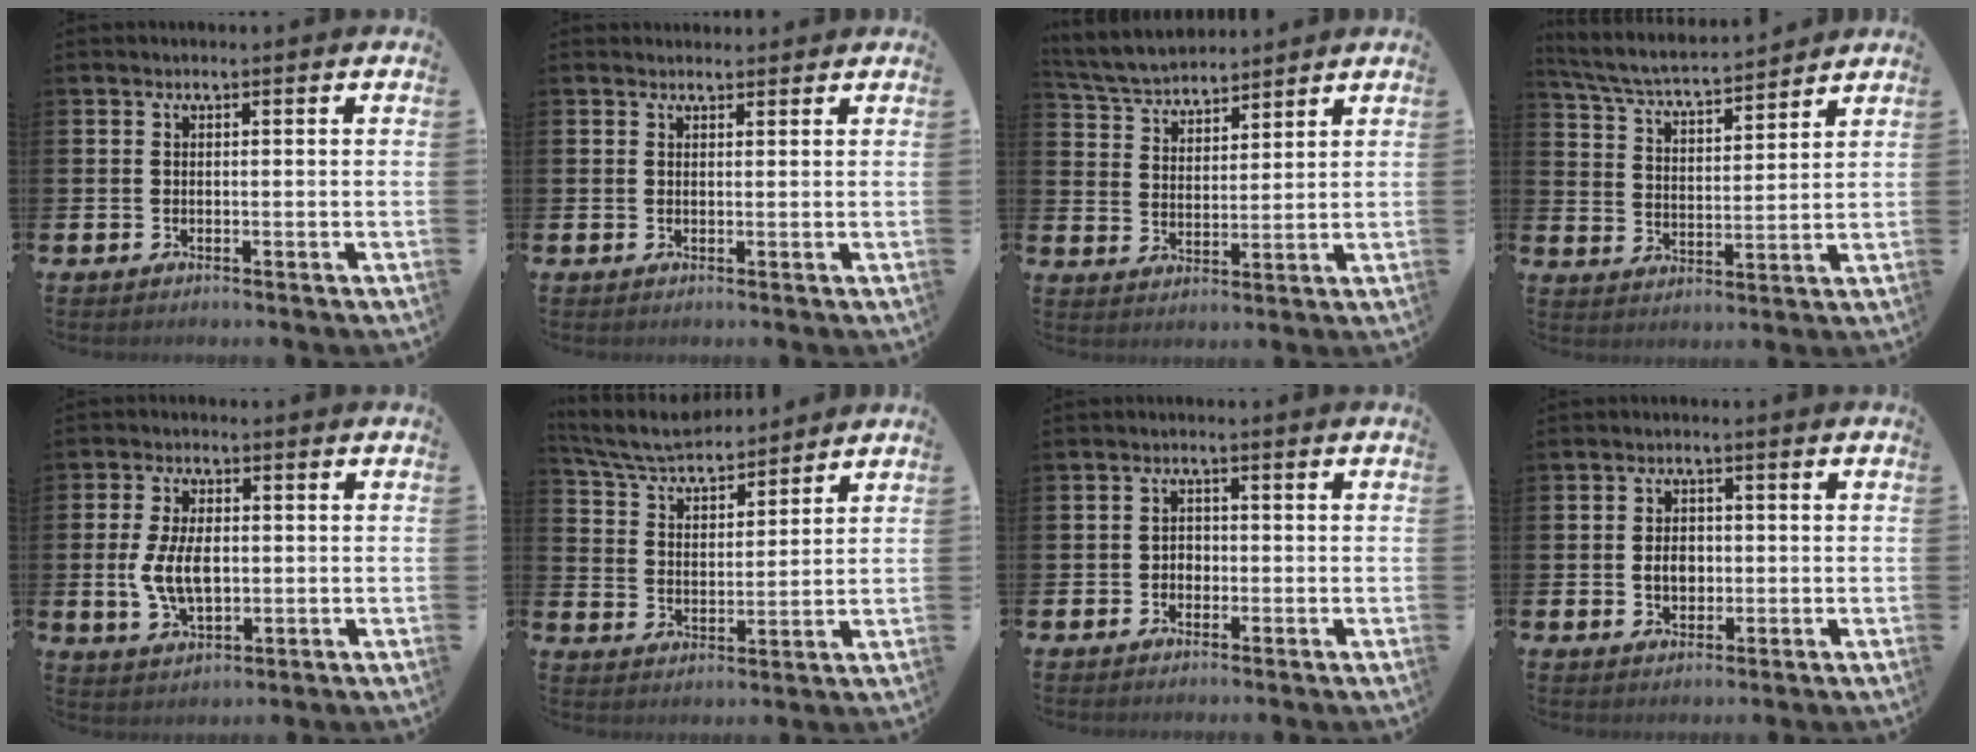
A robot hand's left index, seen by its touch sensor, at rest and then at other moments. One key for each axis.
{"total": 1.3, "fx": 1.2, "fy": 0.5, "fz": 0.0, "tx": 0.017, "ty": -0.005, "tz": 0.018}
{"total": 5.2, "fx": 5.0, "fy": 1.1, "fz": 0.4, "tx": -0.035, "ty": -0.027, "tz": 0.090}
{"total": 5.3, "fx": 5.1, "fy": 0.5, "fz": 1.5, "tx": -0.053, "ty": -0.041, "tz": 0.083}
{"total": 6.7, "fx": 0.0, "fy": 3.8, "fz": 5.5, "tx": -0.103, "ty": 0.001, "tz": -0.006}
{"total": 6.2, "fx": 5.9, "fy": 1.0, "fz": 1.6, "tx": -0.061, "ty": -0.036, "tz": 0.103}
{"total": 1.7, "fx": -0.5, "fy": 1.5, "fz": 0.5, "tx": 0.002, "ty": -0.001, "tz": -0.016}
{"total": 3.0, "fx": -0.2, "fy": 2.3, "fz": 1.9, "tx": -0.018, "ty": -0.001, "tz": -0.011}